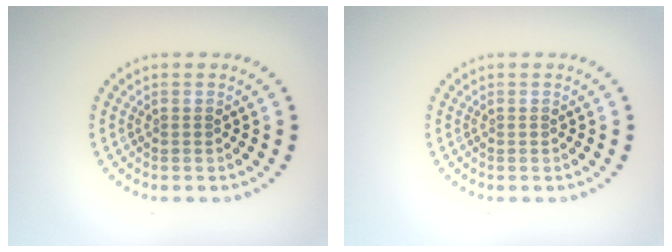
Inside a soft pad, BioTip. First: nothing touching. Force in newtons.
{"total": 0.0}